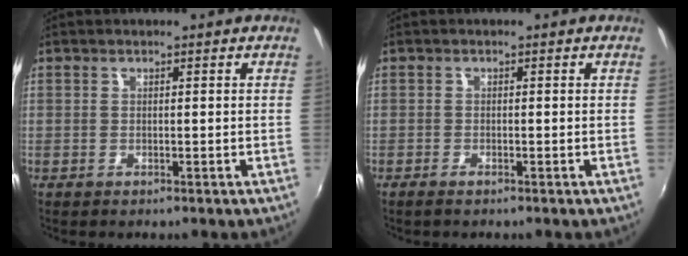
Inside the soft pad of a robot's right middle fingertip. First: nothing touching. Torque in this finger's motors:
{"motor_torque": [-0.14, 0.03, 0.05, -0.01]}